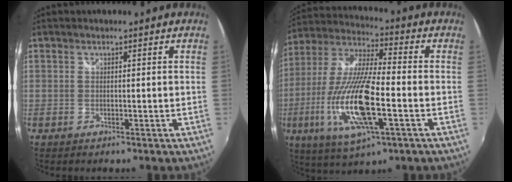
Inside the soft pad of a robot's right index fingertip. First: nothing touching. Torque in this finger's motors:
{"motor_torque": [2.14, 0.00, 1.05, 0.21]}